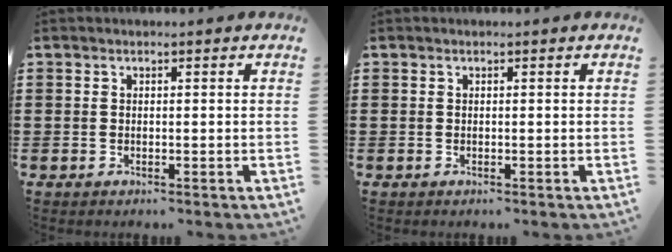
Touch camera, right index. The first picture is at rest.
{"total": 0.0}